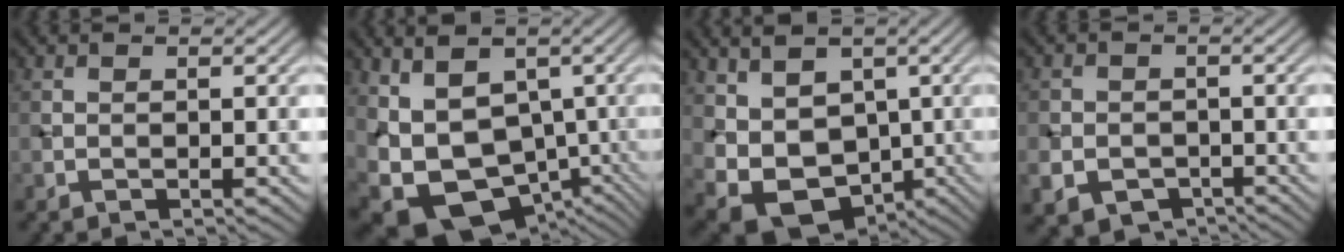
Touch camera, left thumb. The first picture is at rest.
{"total": 11.8, "force": [-1.1, 8.4, 8.1], "torque": [-0.155, -0.021, 0.014]}
{"total": 9.7, "force": [0.4, 7.7, 5.9], "torque": [-0.128, -0.021, 0.025]}
{"total": 5.2, "force": [-2.5, 4.2, 1.9], "torque": [-0.038, -0.018, -0.048]}